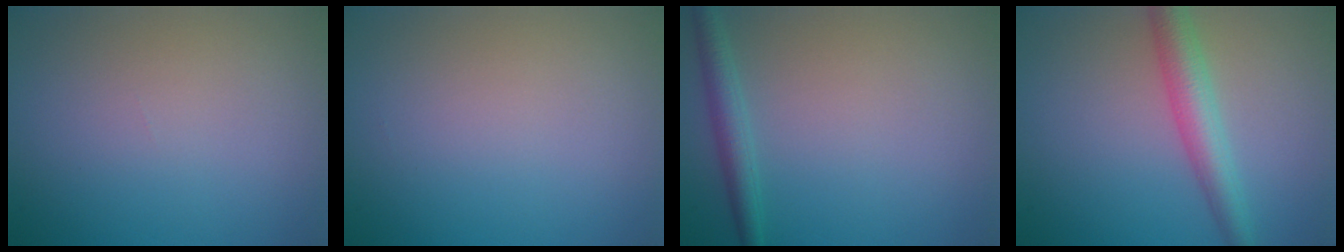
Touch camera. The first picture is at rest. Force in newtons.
{"total": 0.0}
{"total": 2.3, "press": 2.3, "slide": 0.1}
{"total": 4.3, "press": 4.3, "slide": 0.1}